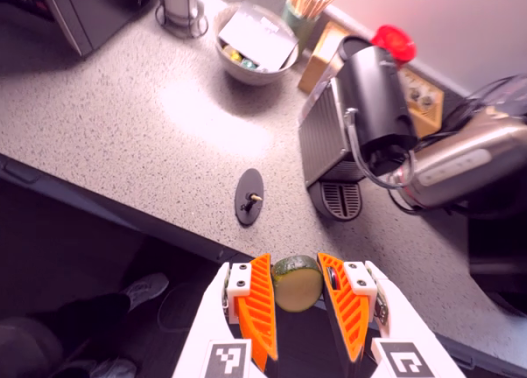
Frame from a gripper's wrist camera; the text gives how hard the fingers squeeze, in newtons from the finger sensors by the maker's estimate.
{"total": 10.7, "left": 10.9, "right": 10.6}